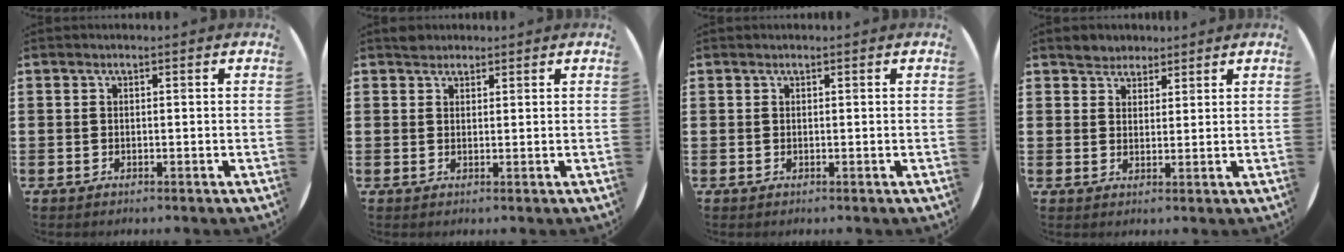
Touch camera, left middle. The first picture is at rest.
{"total": 1.6, "force": [1.5, 0.6, -0.1], "torque": [0.007, 0.001, 0.028]}
{"total": 0.0}
{"total": 2.6, "force": [2.3, 1.2, -0.2], "torque": [0.006, 0.003, 0.044]}